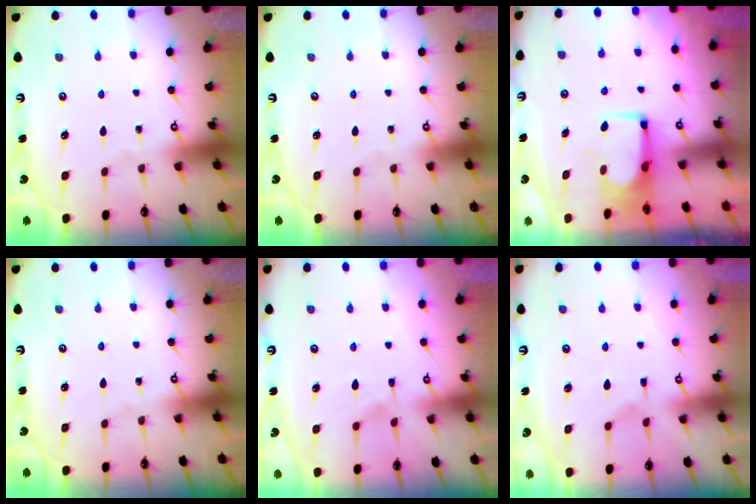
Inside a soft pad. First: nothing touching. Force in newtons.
{"total": 0.0}
{"total": 6.3, "press": 6.3, "slide": 0.3}
{"total": 0.0}
{"total": 1.7, "press": 1.0, "slide": 1.3}
{"total": 2.0, "press": 1.5, "slide": 1.3}